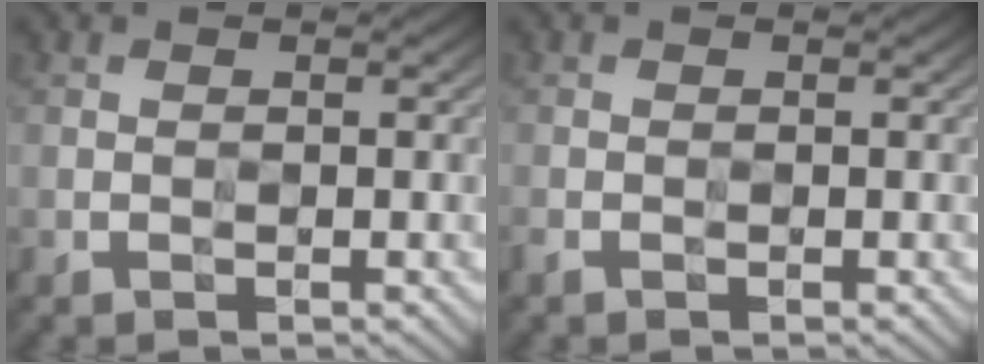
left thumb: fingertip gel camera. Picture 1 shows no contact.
{"total": 0.6, "force": [-0.6, 0.1, 0.2], "torque": [-0.006, -0.001, -0.014]}